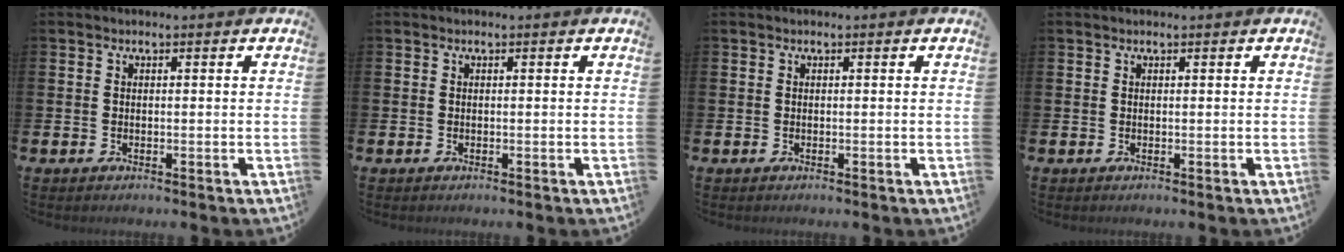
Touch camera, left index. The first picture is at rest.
{"total": 0.0}
{"total": 0.0}
{"total": 0.0}